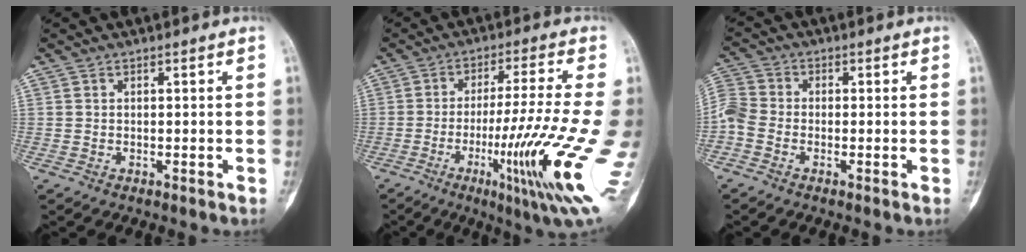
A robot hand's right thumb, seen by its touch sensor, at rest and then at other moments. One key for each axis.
{"total": 18.3, "fx": -4.8, "fy": 1.3, "fz": 17.6, "tx": -0.271, "ty": -0.009, "tz": -0.070}
{"total": 5.8, "fx": -1.9, "fy": 4.3, "fz": 3.3, "tx": -0.076, "ty": 0.013, "tz": -0.053}